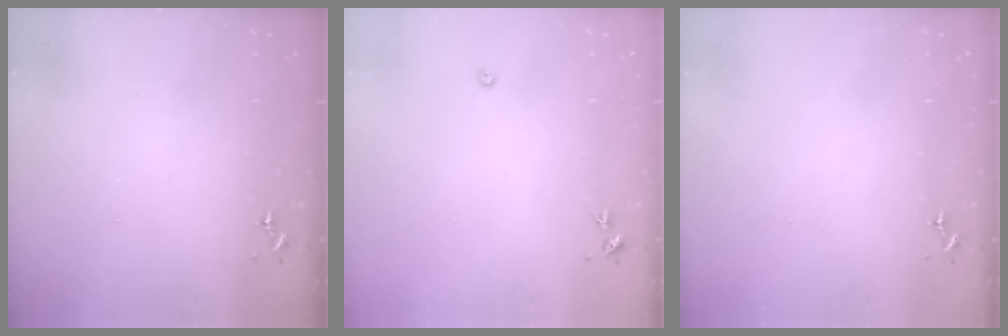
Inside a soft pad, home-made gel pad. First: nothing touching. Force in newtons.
{"total": 3.0, "press": 3.0, "slide": 0.4}
{"total": 0.0}